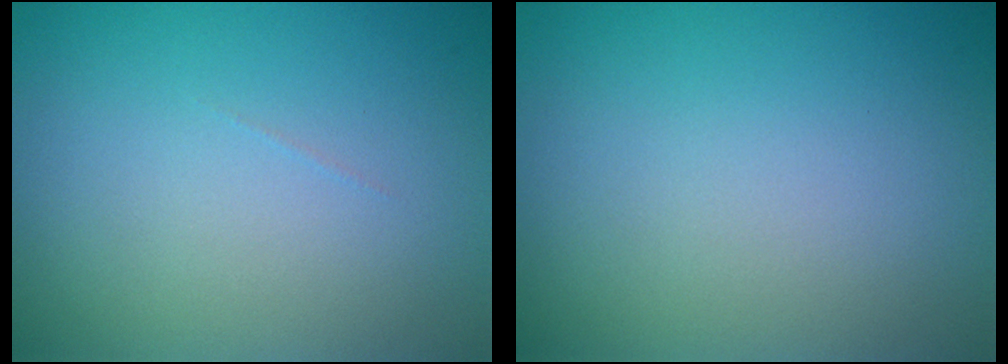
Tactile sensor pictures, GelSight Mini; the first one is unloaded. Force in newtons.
{"total": 0.0}